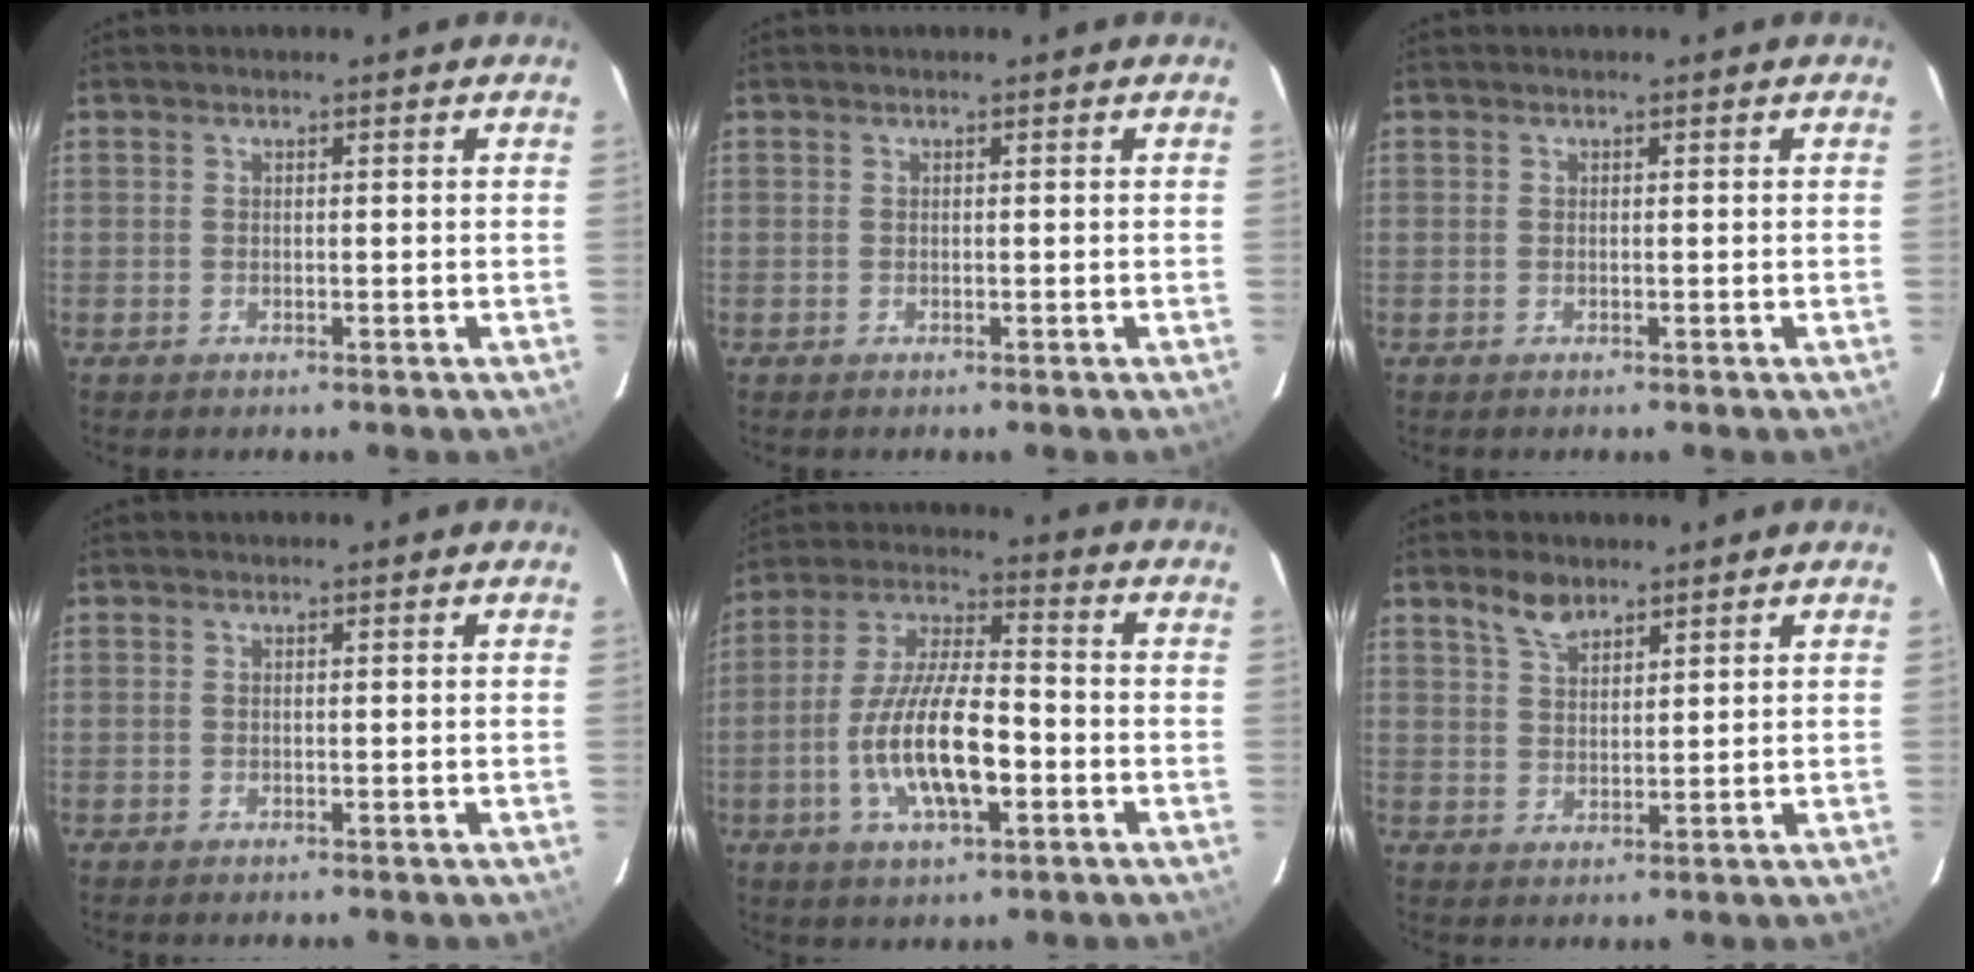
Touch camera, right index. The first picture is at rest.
{"total": 0.0}
{"total": 0.0}
{"total": 0.0}
{"total": 14.8, "force": [-4.3, 4.7, 13.4], "torque": [-0.269, -0.006, -0.077]}
{"total": 4.5, "force": [3.5, 2.0, 2.2], "torque": [-0.038, 0.007, 0.066]}